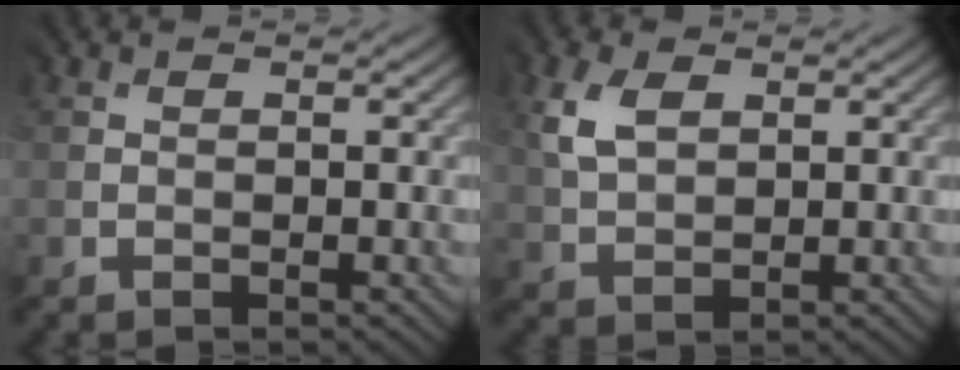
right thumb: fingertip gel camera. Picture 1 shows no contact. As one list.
[{"total": 3.9, "force": [2.1, 2.4, 2.1], "torque": [-0.067, 0.006, 0.040]}]